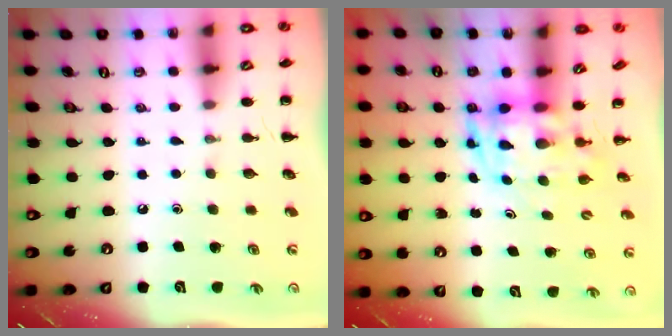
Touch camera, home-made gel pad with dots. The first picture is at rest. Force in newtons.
{"total": 5.7, "press": 5.7, "slide": 1.1}